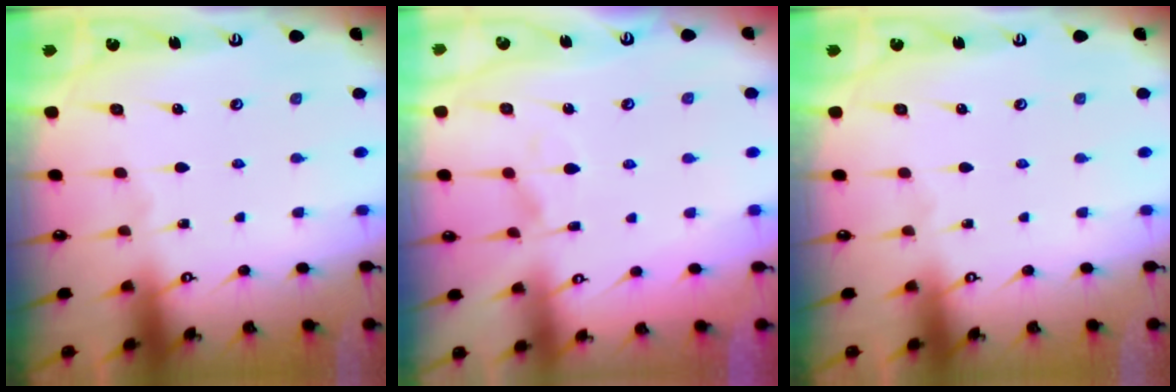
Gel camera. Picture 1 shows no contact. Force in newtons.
{"total": 0.9, "press": 0.1, "slide": 0.9}
{"total": 0.0}